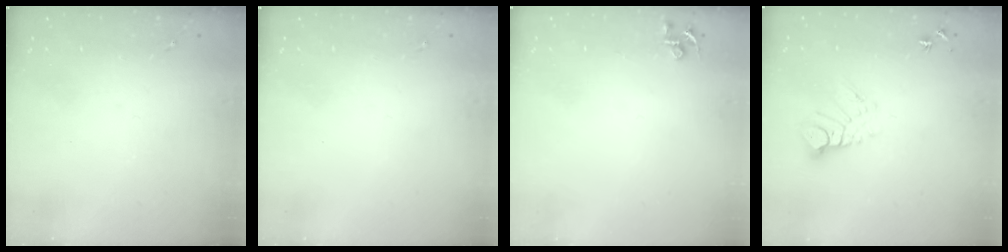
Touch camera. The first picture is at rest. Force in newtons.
{"total": 0.0}
{"total": 4.5, "press": 4.4, "slide": 0.5}
{"total": 7.7, "press": 7.7, "slide": 0.7}